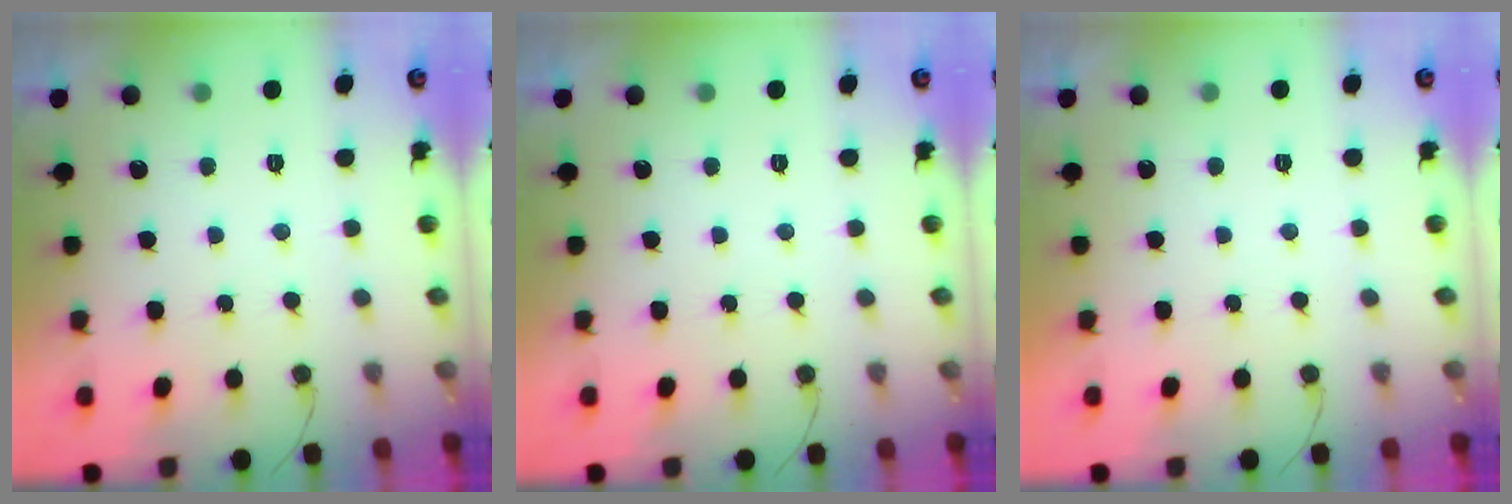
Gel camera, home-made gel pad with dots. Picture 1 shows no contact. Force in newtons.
{"total": 0.0}
{"total": 1.8, "press": 1.8, "slide": 0.1}